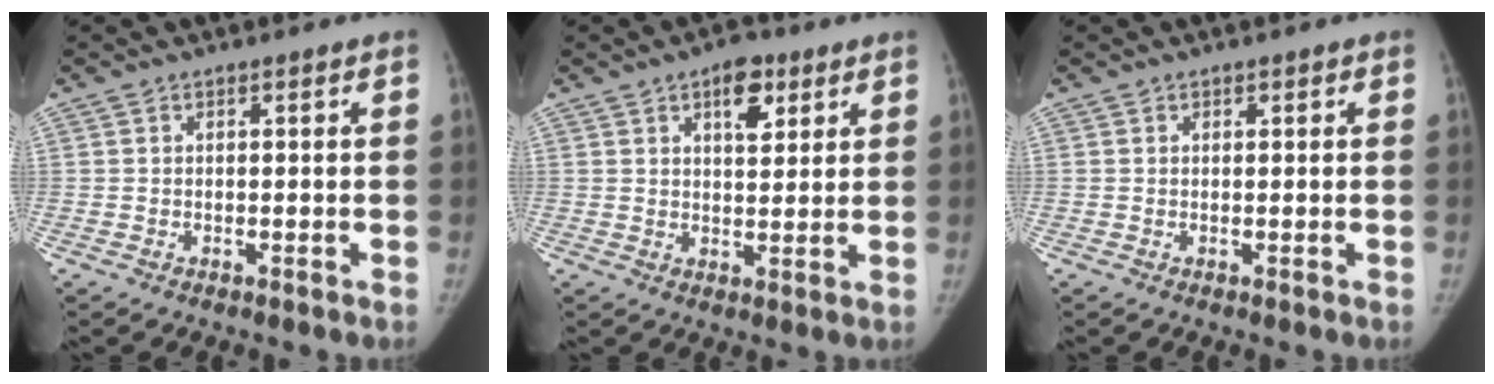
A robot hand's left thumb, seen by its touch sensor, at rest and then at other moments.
{"total": 6.6, "force": [3.4, 3.3, 4.7], "torque": [-0.047, -0.014, 0.046]}
{"total": 0.5, "force": [0.2, 0.3, 0.4], "torque": [-0.005, 0.000, 0.003]}